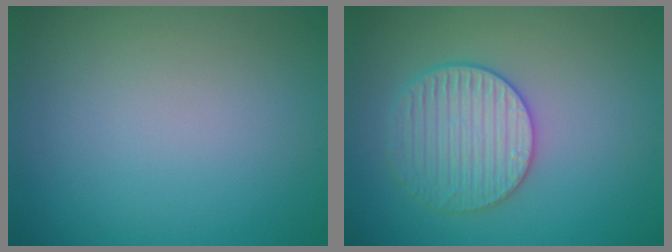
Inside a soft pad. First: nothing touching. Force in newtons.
{"total": 3.6, "press": 3.5, "slide": 0.8}